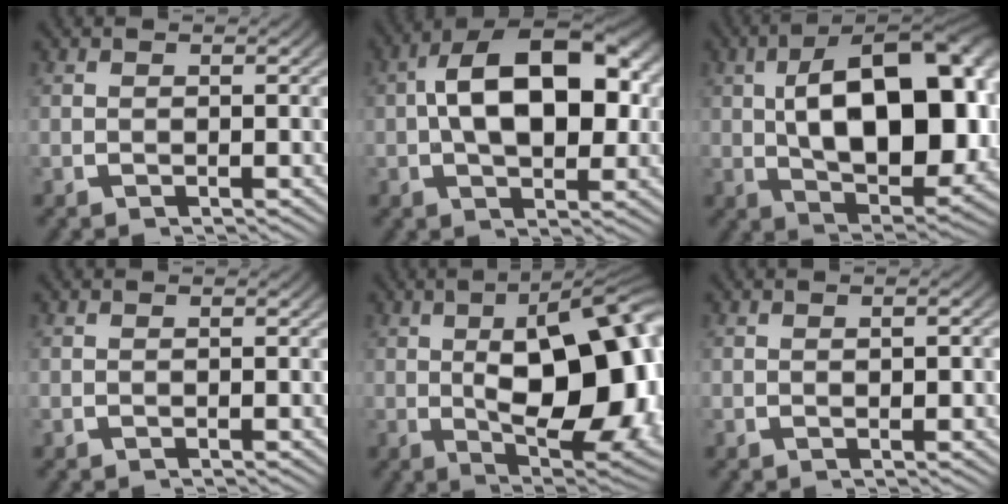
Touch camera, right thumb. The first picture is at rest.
{"total": 13.0, "force": [0.9, 7.6, 10.5], "torque": [-0.165, -0.022, 0.025]}
{"total": 17.7, "force": [0.4, 9.7, 14.7], "torque": [-0.228, -0.045, 0.027]}
{"total": 0.0}
{"total": 17.4, "force": [-0.4, 8.7, 15.1], "torque": [-0.222, -0.046, 0.020]}
{"total": 1.0, "force": [0.0, 0.4, 0.9], "torque": [-0.009, -0.003, 0.002]}